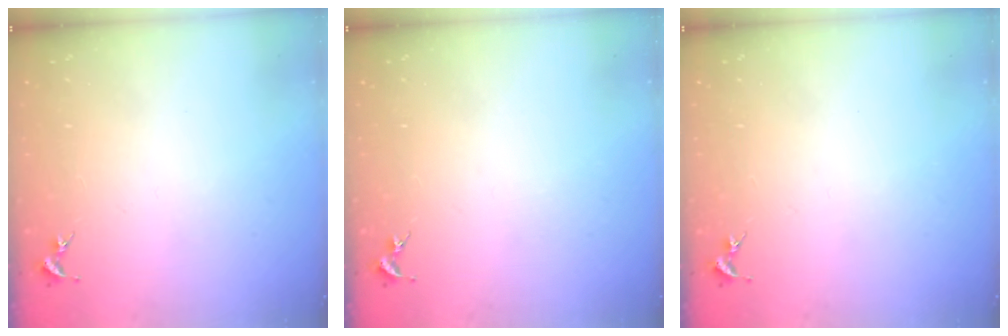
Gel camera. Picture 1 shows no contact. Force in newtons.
{"total": 0.0}
{"total": 0.0}